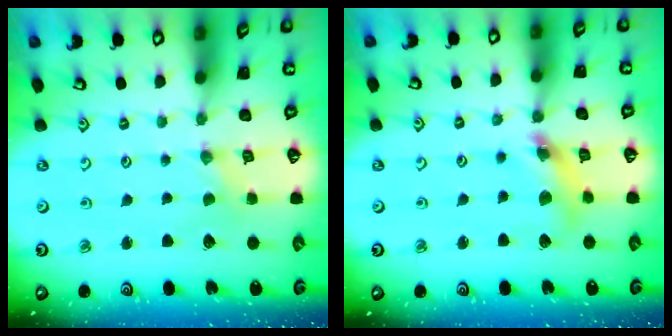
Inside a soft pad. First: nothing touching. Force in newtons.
{"total": 11.9, "press": 11.8, "slide": 1.5}